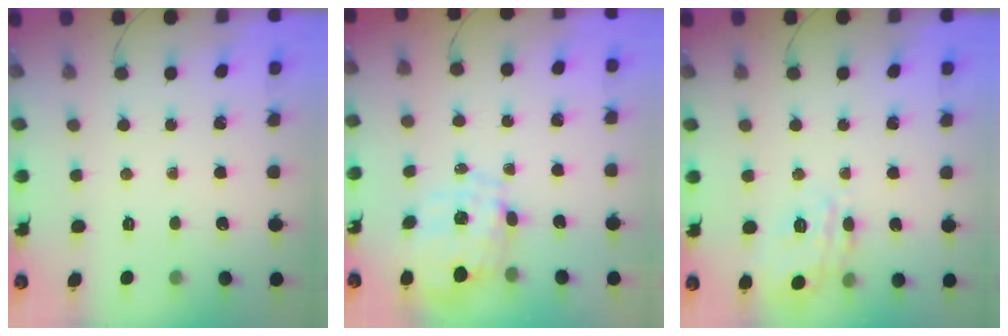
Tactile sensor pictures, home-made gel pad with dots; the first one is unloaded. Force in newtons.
{"total": 2.1, "press": 1.8, "slide": 1.1}
{"total": 11.9, "press": 11.9, "slide": 0.9}